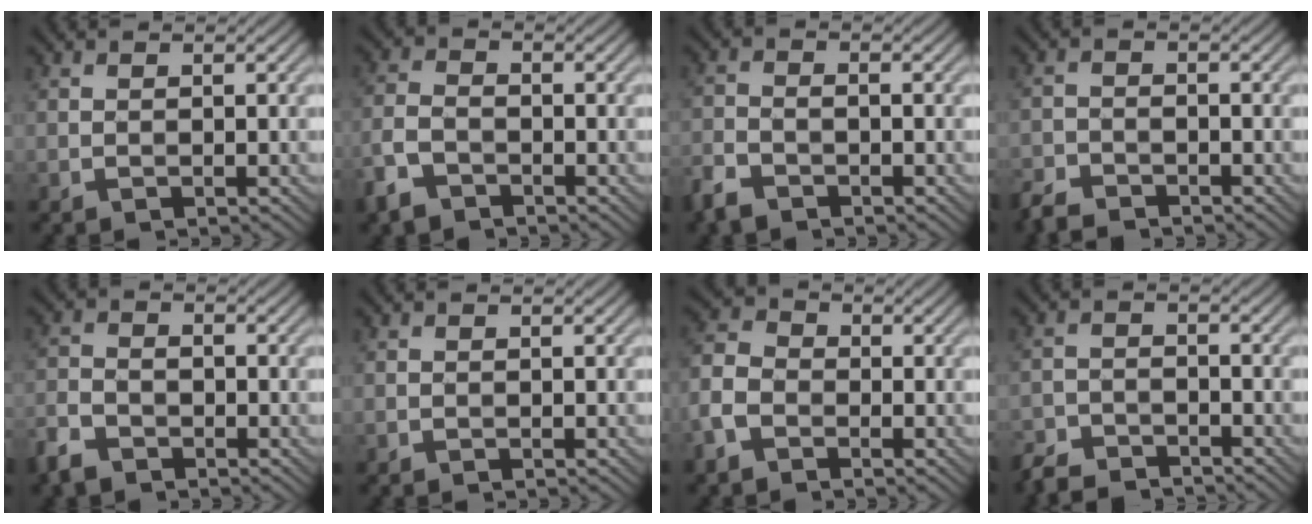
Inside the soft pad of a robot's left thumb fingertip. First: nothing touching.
{"total": 4.9, "force": [-3.3, 2.7, 2.4], "torque": [-0.059, -0.004, -0.078]}
{"total": 3.8, "force": [-2.8, 1.7, 1.8], "torque": [-0.038, -0.007, -0.068]}
{"total": 3.7, "force": [-3.3, 1.2, 1.2], "torque": [-0.024, -0.009, -0.073]}
{"total": 4.4, "force": [-3.2, 2.4, 1.9], "torque": [-0.048, -0.006, -0.075]}
{"total": 0.0}
{"total": 5.2, "force": [-2.7, 3.4, 2.8], "torque": [-0.081, 0.003, -0.070]}
{"total": 4.7, "force": [-4.3, 1.3, 1.2], "torque": [-0.021, -0.007, -0.091]}